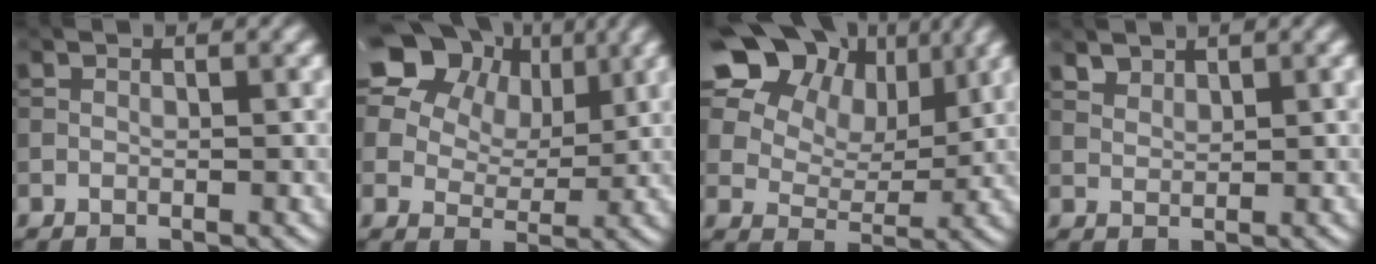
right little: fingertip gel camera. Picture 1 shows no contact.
{"total": 20.1, "force": [10.9, 14.0, 9.5], "torque": [-0.221, 0.057, 0.203]}
{"total": 17.8, "force": [9.7, 12.2, 8.6], "torque": [-0.182, 0.041, 0.197]}
{"total": 1.6, "force": [1.4, 0.6, 0.4], "torque": [-0.014, -0.003, 0.038]}